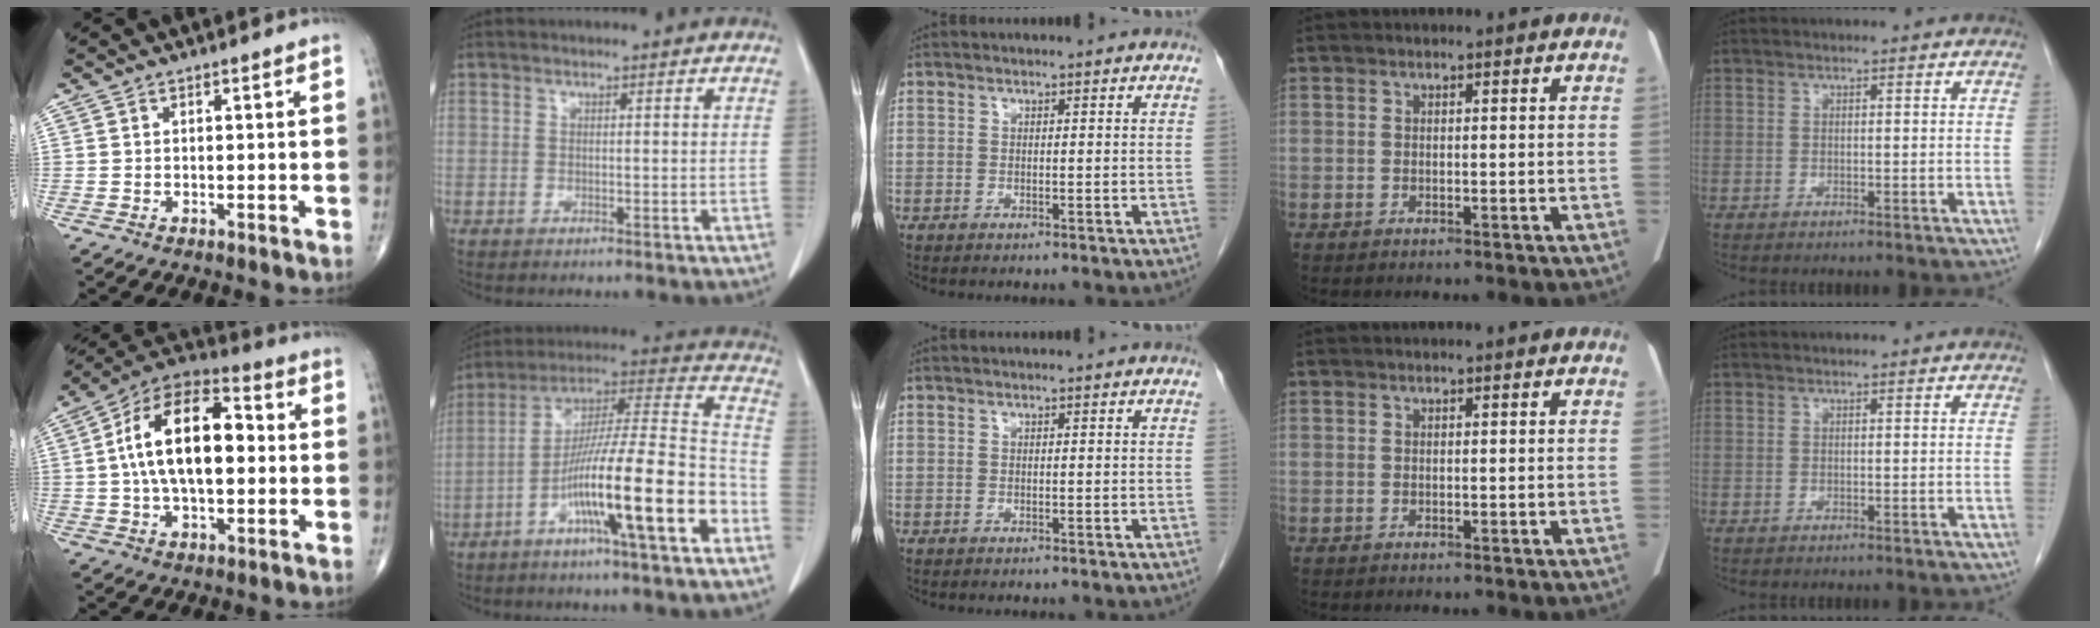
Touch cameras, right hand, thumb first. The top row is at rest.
{"thumb": {"total": 18.5, "force": [1.4, 9.7, 15.7], "torque": [-0.257, 0.032, 0.015]}, "index": {"total": 19.0, "force": [-8.2, 0.6, 17.1], "torque": [-0.287, -0.003, -0.143]}}